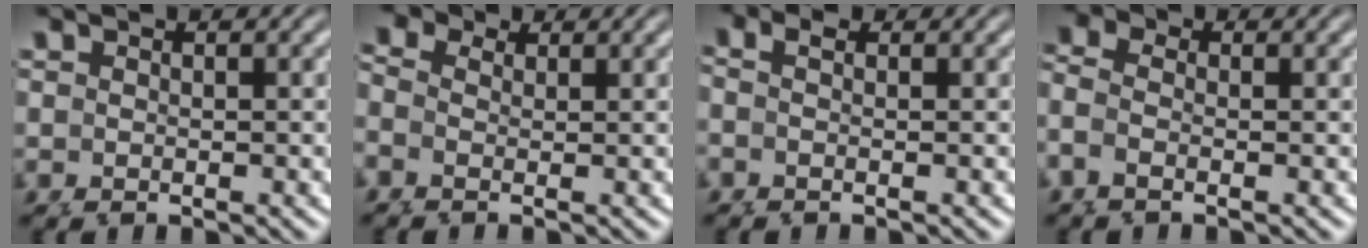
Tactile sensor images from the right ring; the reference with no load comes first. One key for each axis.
{"total": 2.7, "fx": 1.1, "fy": 2.0, "fz": 1.3, "tx": -0.033, "ty": -0.004, "tz": 0.013}
{"total": 1.3, "fx": 0.2, "fy": 0.4, "fz": 1.2, "tx": -0.031, "ty": -0.001, "tz": 0.001}
{"total": 3.4, "fx": -0.4, "fy": 2.6, "fz": 2.1, "tx": -0.067, "ty": -0.011, "tz": -0.007}